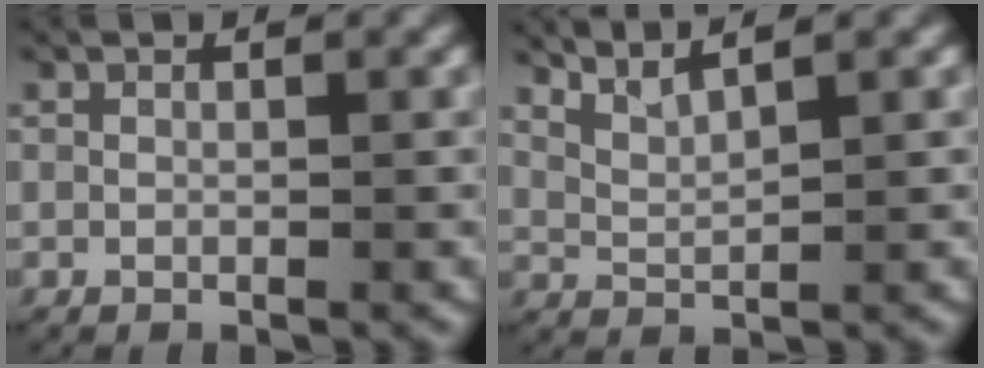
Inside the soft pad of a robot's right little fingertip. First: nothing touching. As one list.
[{"total": 3.0, "force": [2.6, 0.9, 1.3], "torque": [-0.034, -0.002, 0.048]}]